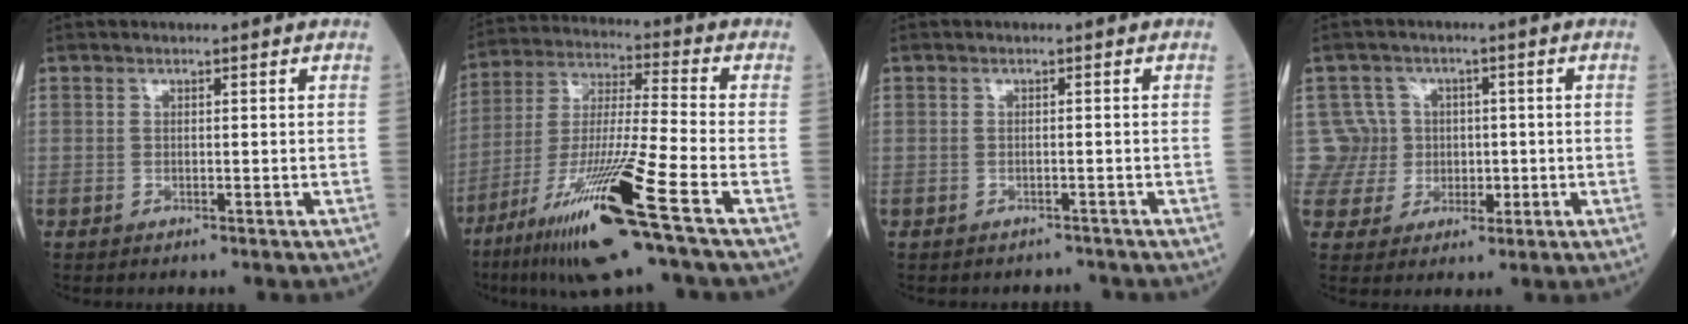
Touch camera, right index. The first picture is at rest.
{"total": 18.0, "force": [-9.5, -0.8, 15.3], "torque": [-0.314, -0.046, -0.176]}
{"total": 1.6, "force": [-1.4, 0.5, -0.4], "torque": [0.008, -0.002, -0.020]}
{"total": 6.1, "force": [1.0, 6.0, -0.5], "torque": [0.027, 0.026, 0.025]}